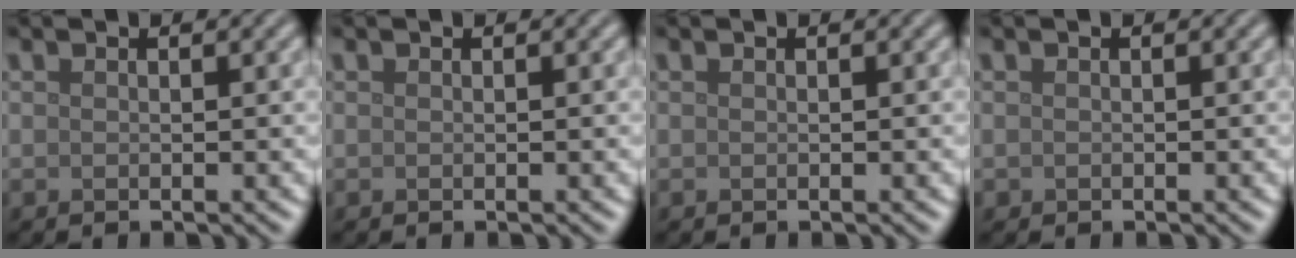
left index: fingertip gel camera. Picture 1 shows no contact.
{"total": 0.0}
{"total": 0.0}
{"total": 0.0}